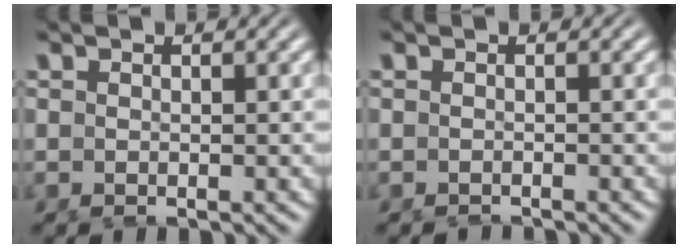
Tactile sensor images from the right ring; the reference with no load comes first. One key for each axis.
{"total": 1.0, "fx": -1.0, "fy": -0.2, "fz": -0.2, "tx": -0.002, "ty": -0.003, "tz": -0.017}